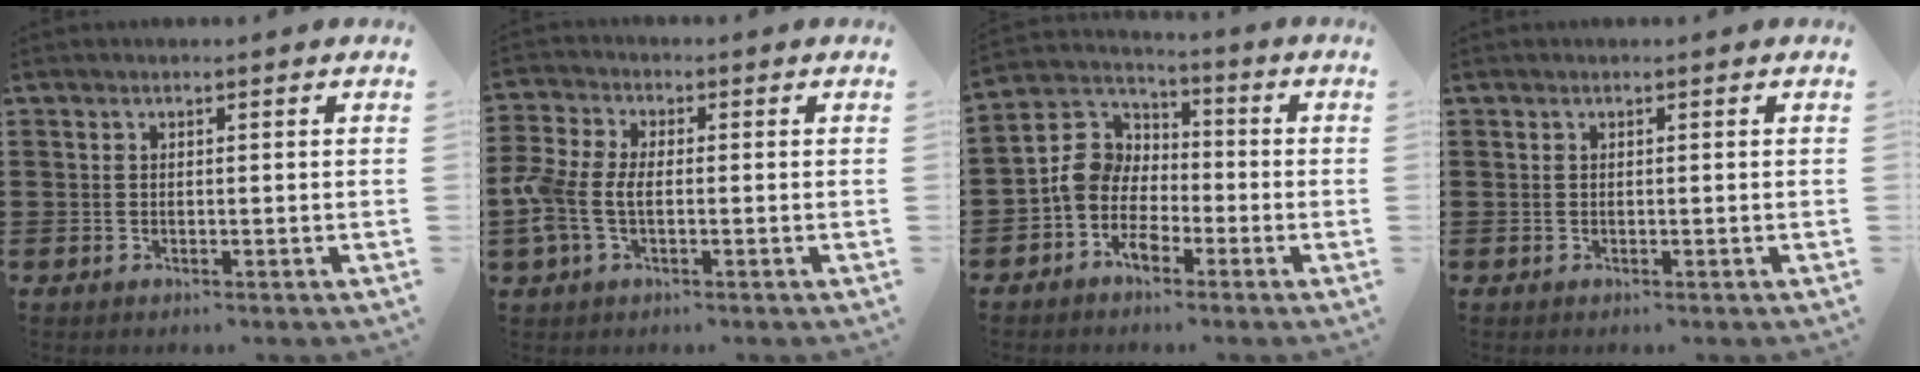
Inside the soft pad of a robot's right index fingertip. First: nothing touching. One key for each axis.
{"total": 5.5, "fx": -1.2, "fy": 3.4, "fz": 4.2, "tx": -0.119, "ty": -0.005, "tz": -0.033}
{"total": 6.6, "fx": -1.7, "fy": 5.7, "fz": 2.8, "tx": -0.099, "ty": 0.003, "tz": -0.042}
{"total": 0.0}